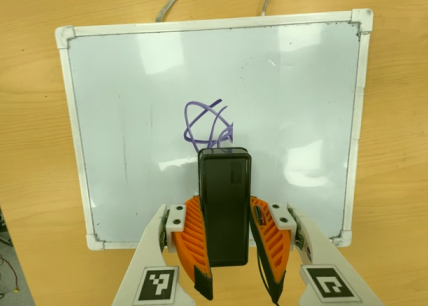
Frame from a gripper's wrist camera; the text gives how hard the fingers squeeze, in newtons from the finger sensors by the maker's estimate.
{"total": 5.9, "left": 4.8, "right": 6.9}